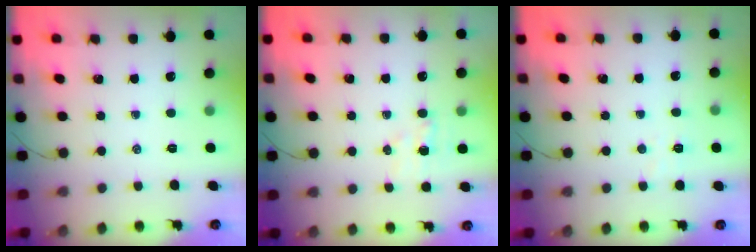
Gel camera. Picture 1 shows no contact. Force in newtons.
{"total": 3.5, "press": 3.3, "slide": 1.1}
{"total": 3.1, "press": 2.9, "slide": 0.9}